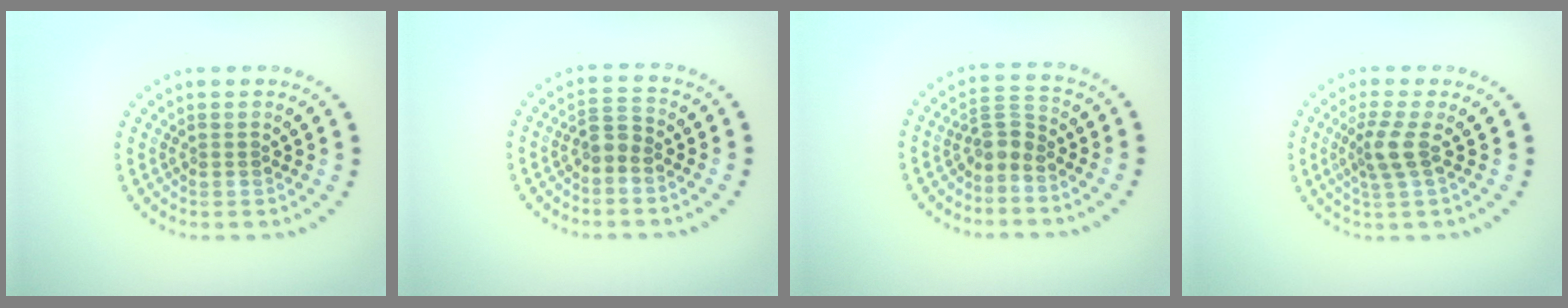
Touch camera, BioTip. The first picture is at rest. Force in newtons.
{"total": 1.8, "press": 1.5, "slide": 0.9}
{"total": 2.2, "press": 1.7, "slide": 1.4}
{"total": 2.4, "press": 1.8, "slide": 1.5}